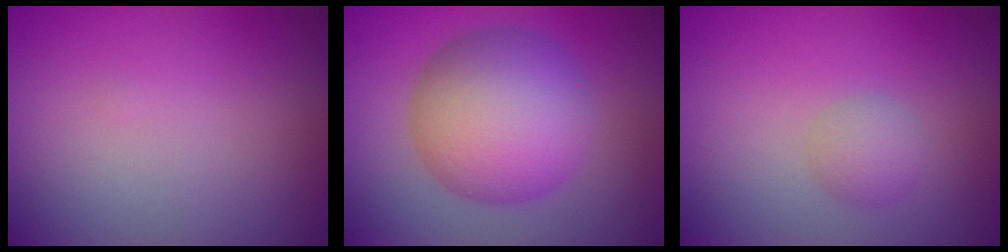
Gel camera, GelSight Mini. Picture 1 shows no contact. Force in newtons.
{"total": 8.7, "press": 8.7, "slide": 0.2}
{"total": 1.7, "press": 1.7, "slide": 0.0}